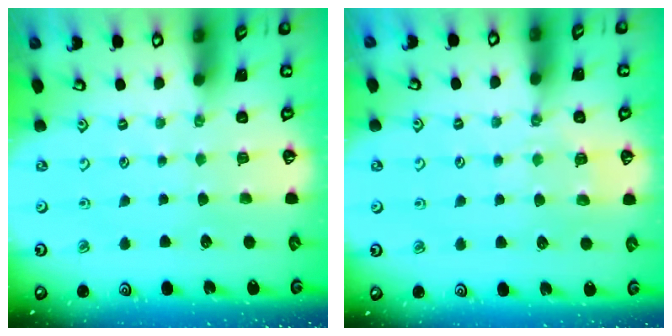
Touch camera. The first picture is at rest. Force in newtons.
{"total": 5.8, "press": 5.8, "slide": 0.1}